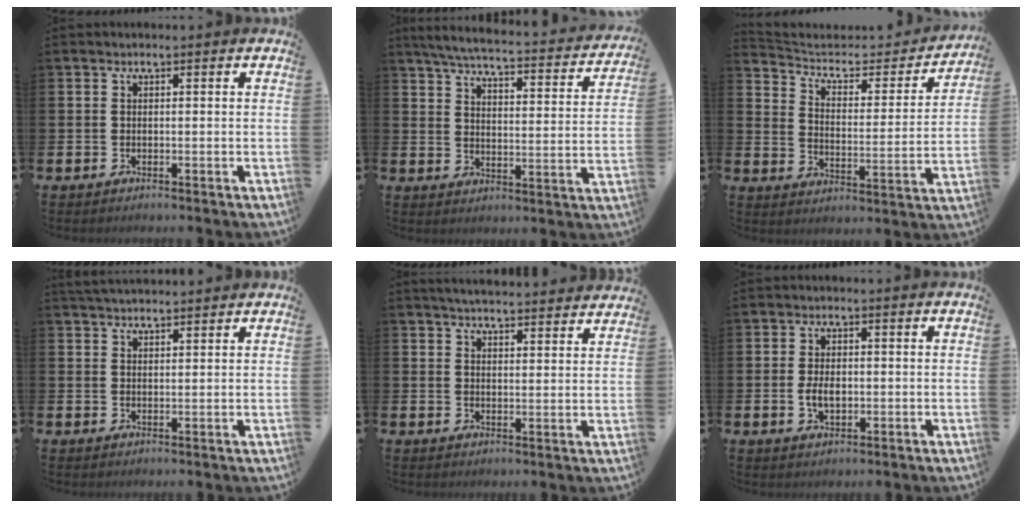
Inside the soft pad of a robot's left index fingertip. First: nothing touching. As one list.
[{"total": 5.2, "force": [4.8, 0.6, 1.9], "torque": [-0.062, -0.039, 0.077]}, {"total": 5.3, "force": [4.5, 2.5, 1.4], "torque": [-0.061, -0.035, 0.069]}, {"total": 3.0, "force": [3.0, 0.4, 0.4], "torque": [-0.004, -0.014, 0.053]}, {"total": 4.6, "force": [4.5, 0.0, 0.5], "torque": [-0.016, -0.030, 0.081]}, {"total": 3.1, "force": [-0.2, 1.8, 2.5], "torque": [-0.036, 0.001, -0.006]}]